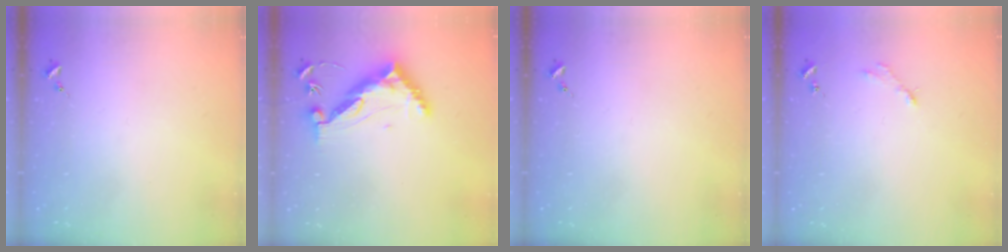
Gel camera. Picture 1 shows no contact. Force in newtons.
{"total": 10.7, "press": 10.6, "slide": 0.9}
{"total": 0.0}
{"total": 2.8, "press": 2.8, "slide": 0.4}